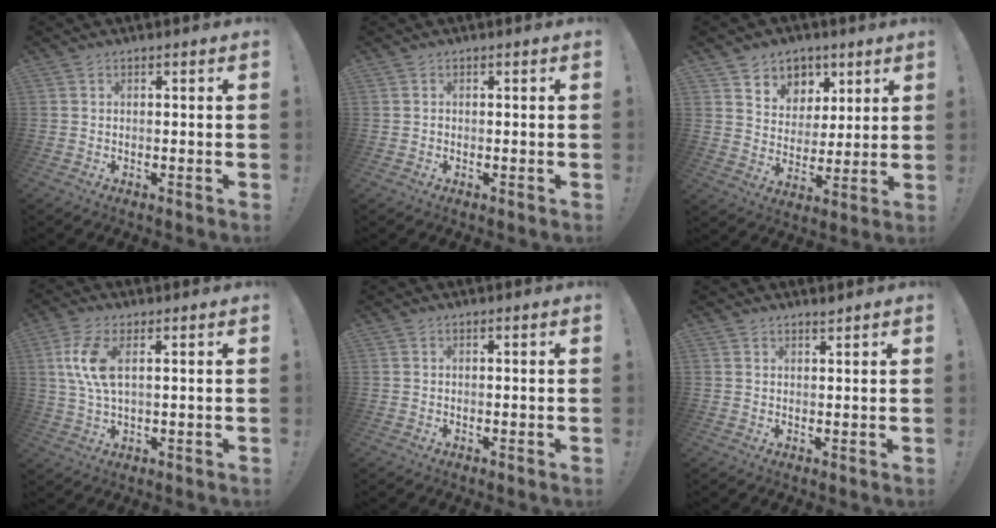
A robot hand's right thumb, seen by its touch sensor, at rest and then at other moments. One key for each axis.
{"total": 0.6, "fx": -0.1, "fy": 0.6, "fz": 0.0, "tx": -0.006, "ty": 0.005, "tz": -0.002}
{"total": 8.2, "fx": 4.1, "fy": 7.0, "fz": 1.3, "tx": -0.017, "ty": -0.037, "tz": 0.084}
{"total": 9.0, "fx": 2.5, "fy": 3.5, "fz": 8.0, "tx": -0.161, "ty": -0.006, "tz": 0.042}
{"total": 0.0}
{"total": 1.3, "fx": 1.3, "fy": 0.1, "fz": 0.2, "tx": -0.001, "ty": -0.007, "tz": 0.024}